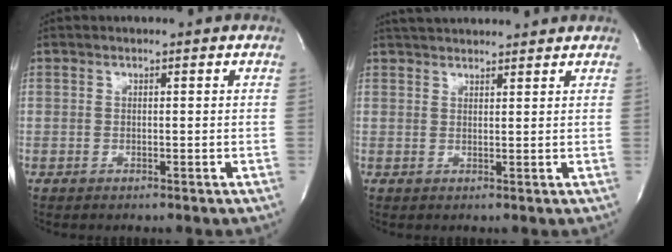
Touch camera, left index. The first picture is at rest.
{"total": 7.9, "force": [7.4, 1.1, 2.5], "torque": [-0.043, 0.034, 0.104]}